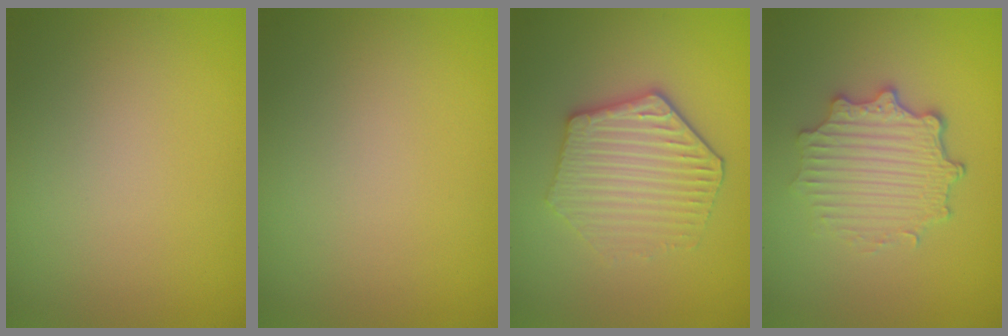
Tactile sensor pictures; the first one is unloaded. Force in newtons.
{"total": 0.0}
{"total": 4.3, "press": 4.0, "slide": 1.8}
{"total": 4.6, "press": 3.6, "slide": 2.8}